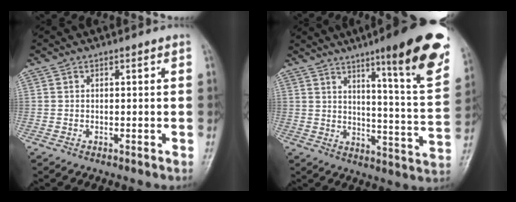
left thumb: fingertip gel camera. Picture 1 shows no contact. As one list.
[{"total": 20.7, "force": [12.2, 2.8, 16.5], "torque": [-0.194, -0.061, 0.167]}]